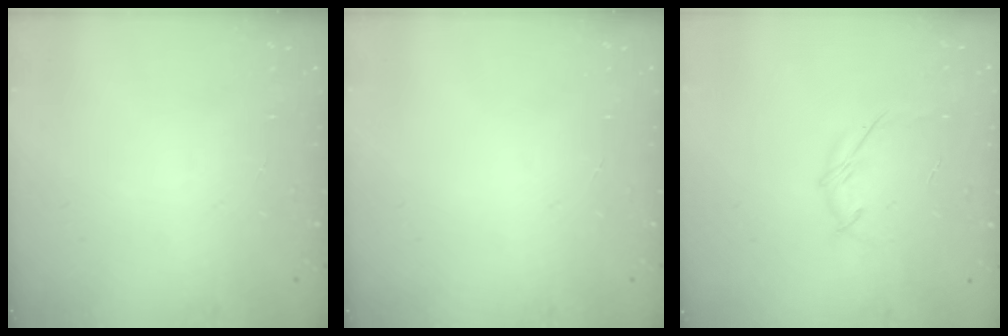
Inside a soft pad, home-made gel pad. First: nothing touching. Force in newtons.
{"total": 0.0}
{"total": 3.8, "press": 3.7, "slide": 0.7}